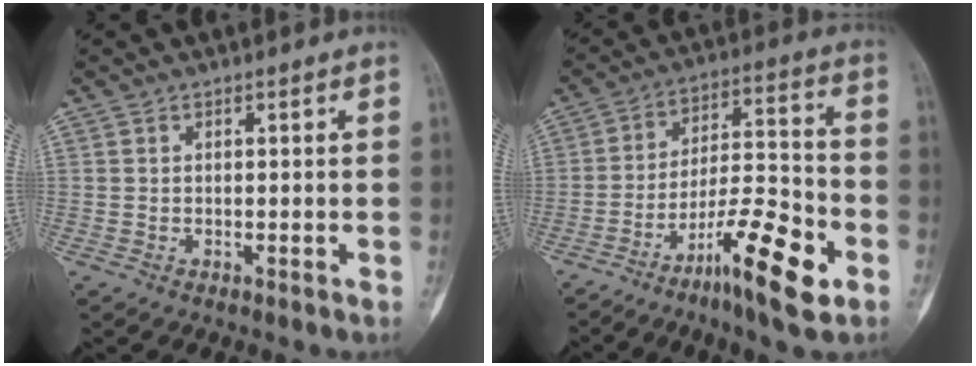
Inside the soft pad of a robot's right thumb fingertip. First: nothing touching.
{"total": 15.5, "force": [-7.7, 3.4, 13.0], "torque": [-0.217, 0.048, -0.127]}